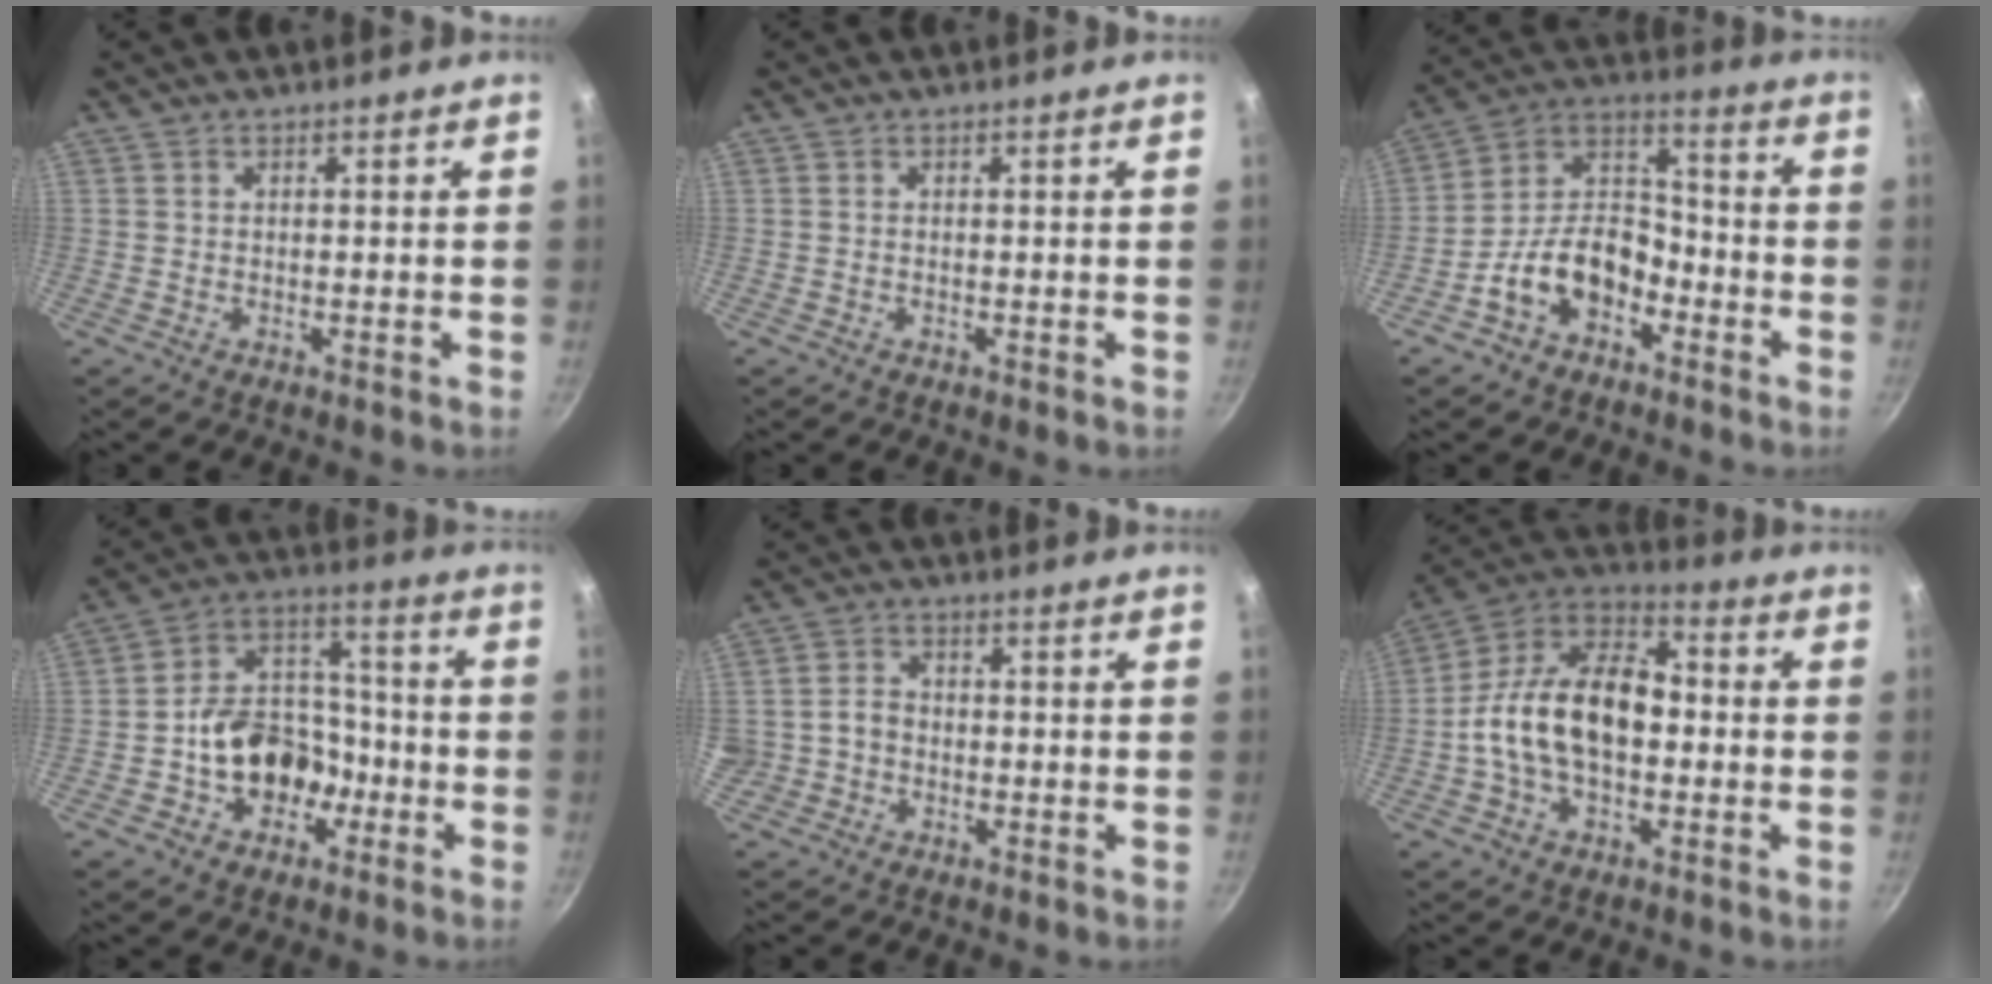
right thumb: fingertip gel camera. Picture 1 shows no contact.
{"total": 0.0}
{"total": 13.0, "force": [-6.2, 8.6, 7.6], "torque": [-0.098, 0.069, -0.129]}
{"total": 13.8, "force": [-4.5, 10.6, 7.5], "torque": [-0.077, 0.060, -0.079]}
{"total": 4.0, "force": [-1.1, 3.6, 1.6], "torque": [-0.004, 0.019, -0.023]}
{"total": 18.1, "force": [-1.7, 11.4, 13.9], "torque": [-0.216, 0.046, -0.051]}